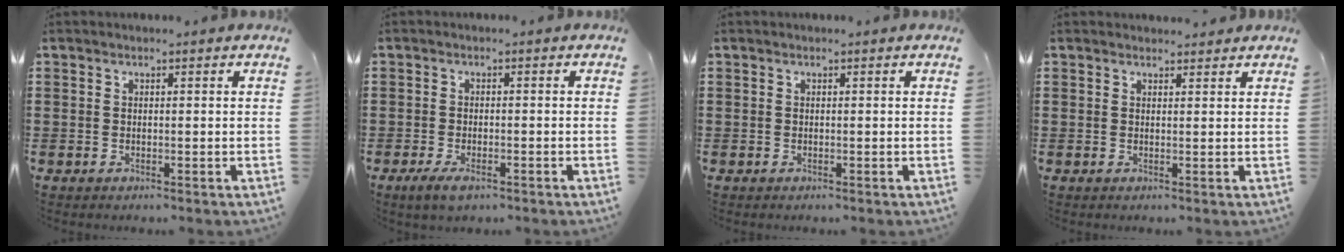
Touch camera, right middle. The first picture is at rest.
{"total": 2.4, "force": [-1.4, 0.9, 1.8], "torque": [-0.046, -0.003, -0.029]}
{"total": 0.0}
{"total": 1.3, "force": [1.2, 0.3, 0.1], "torque": [0.003, 0.000, 0.022]}